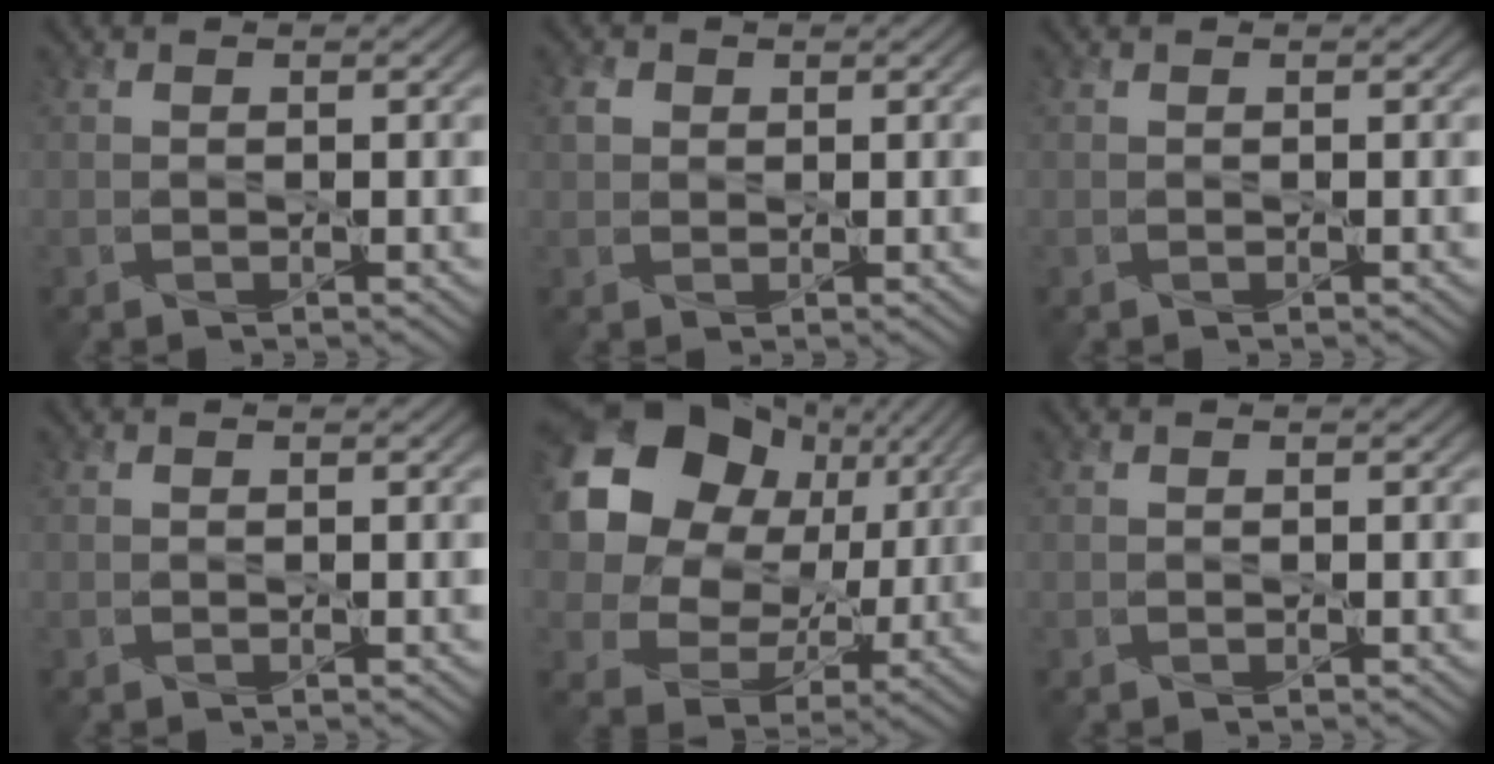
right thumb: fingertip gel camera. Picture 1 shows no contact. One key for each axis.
{"total": 1.6, "fx": 0.6, "fy": 1.4, "fz": 0.6, "tx": -0.017, "ty": 0.002, "tz": 0.011}
{"total": 0.0}
{"total": 0.0}
{"total": 18.2, "fx": 6.7, "fy": 14.6, "fz": 8.7, "tx": -0.242, "ty": 0.051, "tz": 0.139}
{"total": 0.0}